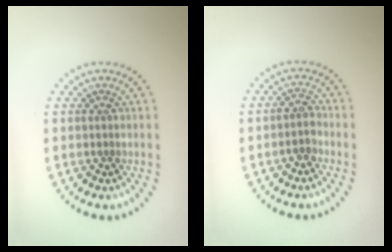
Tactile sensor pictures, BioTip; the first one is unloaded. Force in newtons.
{"total": 1.6, "press": 1.4, "slide": 0.8}